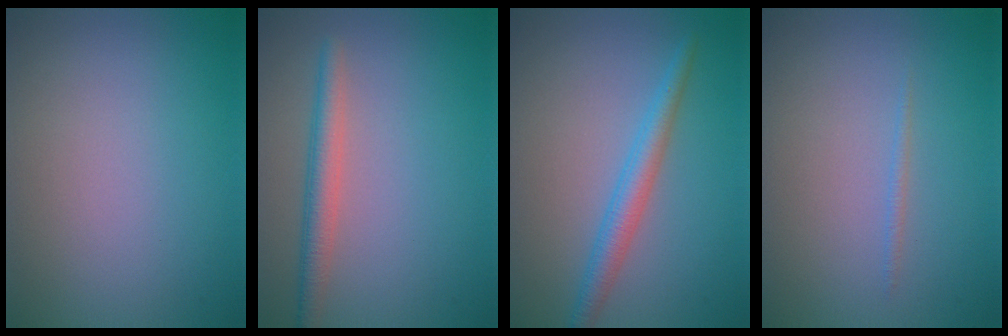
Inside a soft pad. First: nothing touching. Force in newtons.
{"total": 2.7, "press": 2.7, "slide": 0.2}
{"total": 2.7, "press": 2.7, "slide": 0.1}
{"total": 0.6, "press": 0.6, "slide": 0.1}